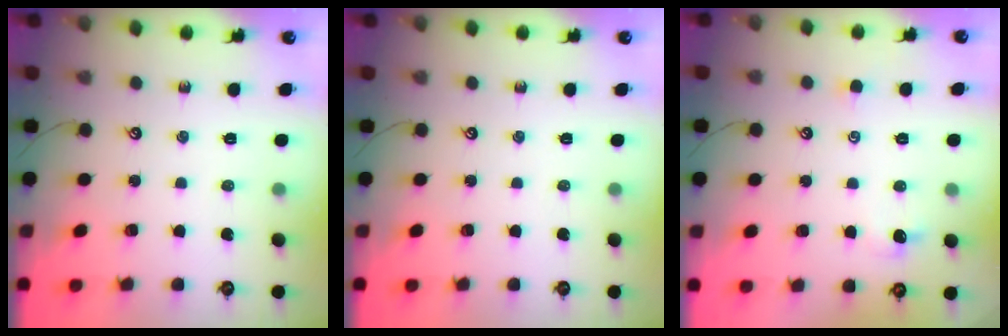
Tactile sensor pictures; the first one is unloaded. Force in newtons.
{"total": 0.0}
{"total": 0.0}